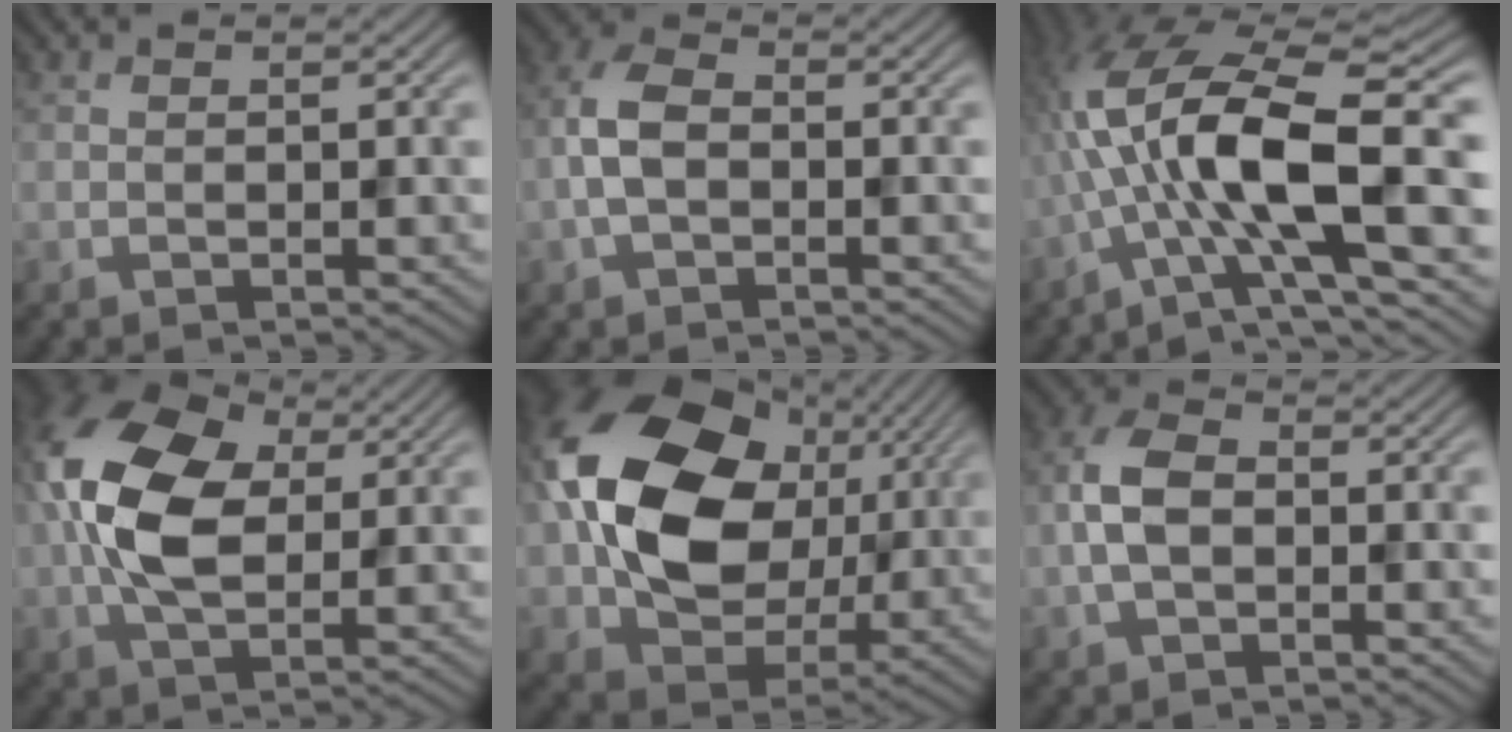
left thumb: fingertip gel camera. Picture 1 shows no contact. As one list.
[{"total": 4.9, "force": [-1.0, 2.9, 3.8], "torque": [-0.093, 0.011, -0.031]}, {"total": 16.4, "force": [-1.3, 6.1, 15.1], "torque": [-0.292, 0.021, -0.034]}, {"total": 13.0, "force": [1.7, 7.7, 10.4], "torque": [-0.250, 0.020, 0.022]}, {"total": 18.5, "force": [2.9, 13.7, 12.0], "torque": [-0.254, -0.001, 0.060]}, {"total": 5.4, "force": [-0.9, 3.3, 4.2], "torque": [-0.100, 0.012, -0.028]}]